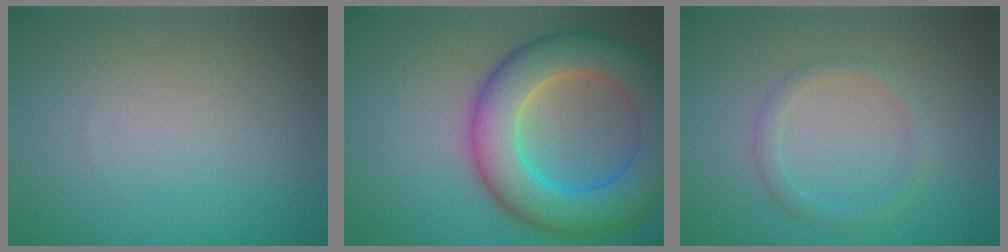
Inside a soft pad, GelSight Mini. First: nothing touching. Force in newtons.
{"total": 10.3, "press": 10.3, "slide": 0.4}
{"total": 1.6, "press": 1.6, "slide": 0.0}